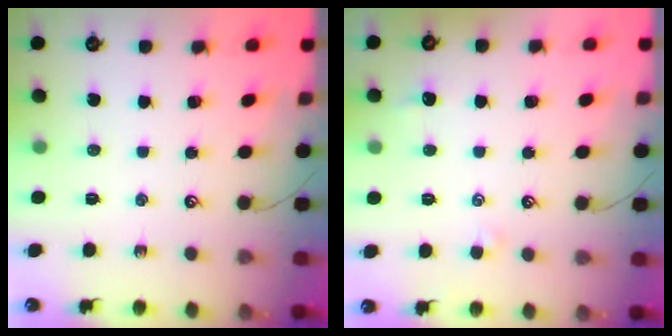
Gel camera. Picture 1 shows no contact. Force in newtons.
{"total": 1.0, "press": 0.8, "slide": 0.5}